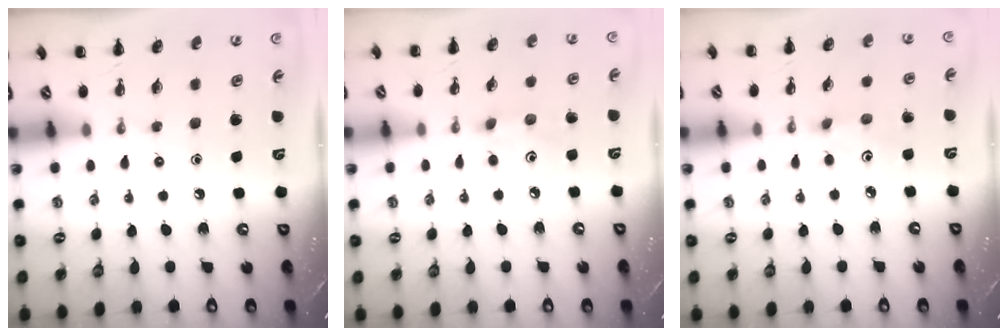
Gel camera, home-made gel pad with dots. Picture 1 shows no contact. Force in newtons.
{"total": 3.1, "press": 3.0, "slide": 0.9}
{"total": 2.6, "press": 2.5, "slide": 0.7}